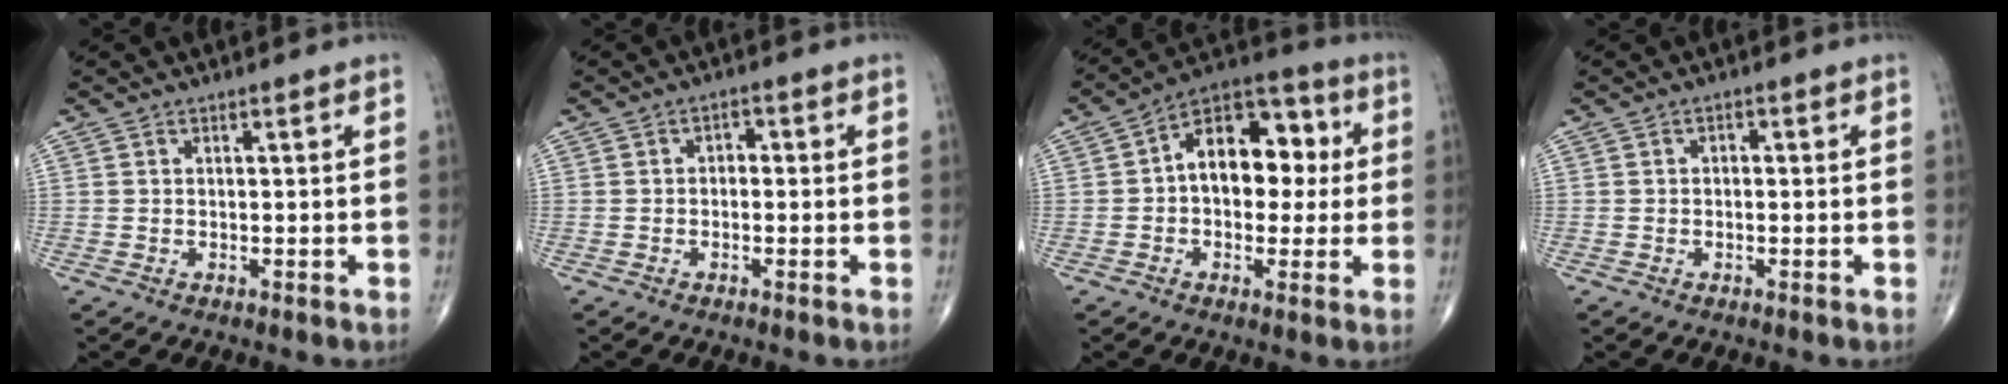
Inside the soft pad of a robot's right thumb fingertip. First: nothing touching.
{"total": 1.3, "force": [-0.1, 0.9, 0.8], "torque": [-0.003, 0.004, -0.007]}
{"total": 14.6, "force": [1.5, 9.4, 11.1], "torque": [-0.121, 0.033, 0.009]}
{"total": 0.9, "force": [0.0, 0.7, 0.6], "torque": [-0.002, 0.002, -0.005]}